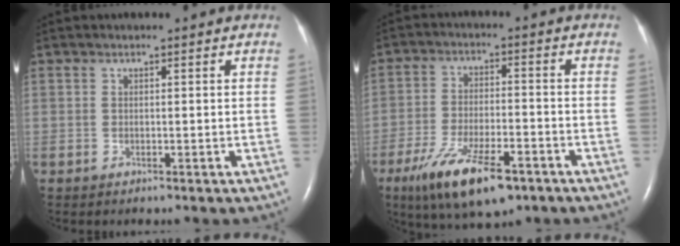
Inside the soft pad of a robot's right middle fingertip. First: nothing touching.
{"total": 12.7, "force": [-7.7, 3.7, 9.4], "torque": [-0.176, -0.020, -0.127]}